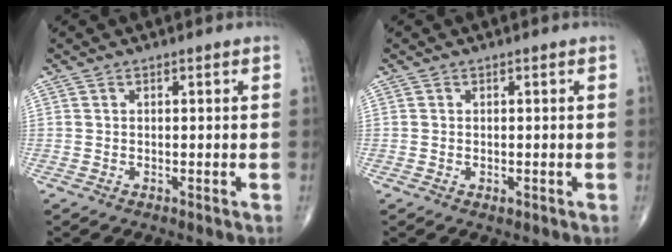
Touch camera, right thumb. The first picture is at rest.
{"total": 0.8, "force": [-0.2, 0.5, 0.6], "torque": [-0.009, -0.001, -0.002]}